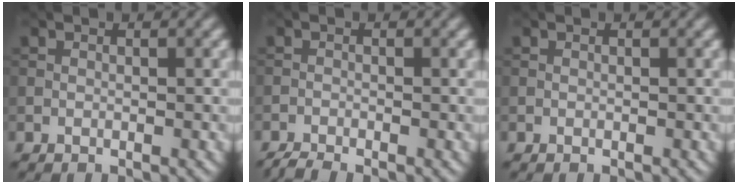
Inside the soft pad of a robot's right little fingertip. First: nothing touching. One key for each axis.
{"total": 1.6, "fx": -1.5, "fy": 0.1, "fz": 0.6, "tx": -0.013, "ty": -0.006, "tz": -0.036}
{"total": 0.0}